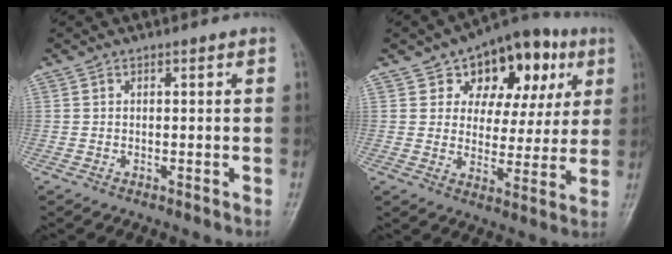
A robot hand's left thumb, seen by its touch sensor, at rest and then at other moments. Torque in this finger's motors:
{"motor_torque": [0.14, 0.16, 0.09, -0.13, 0.14]}